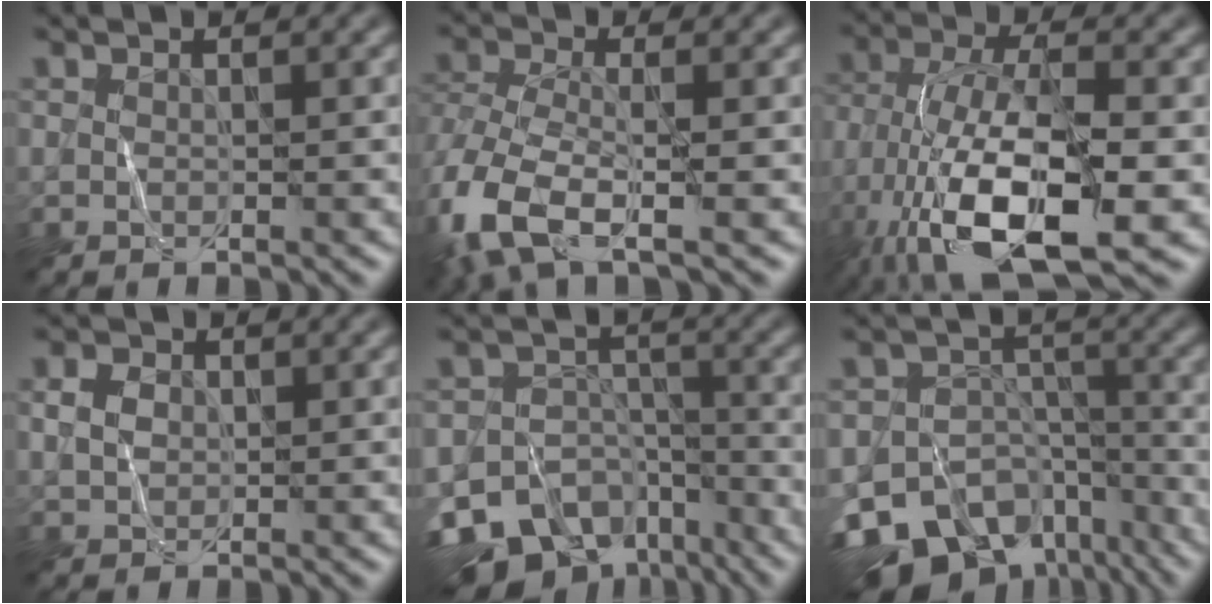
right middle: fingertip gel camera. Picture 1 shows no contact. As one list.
[{"total": 7.4, "force": [-3.3, 3.3, 5.7], "torque": [-0.139, -0.005, -0.076]}, {"total": 14.1, "force": [-6.5, 5.2, 11.5], "torque": [-0.225, -0.013, -0.122]}, {"total": 2.1, "force": [0.4, 1.7, 1.2], "torque": [-0.025, 0.002, 0.004]}, {"total": 15.0, "force": [-10.1, 10.0, 4.8], "torque": [-0.091, -0.036, -0.141]}, {"total": 16.5, "force": [-11.1, 10.8, 5.8], "torque": [-0.107, -0.040, -0.146]}]